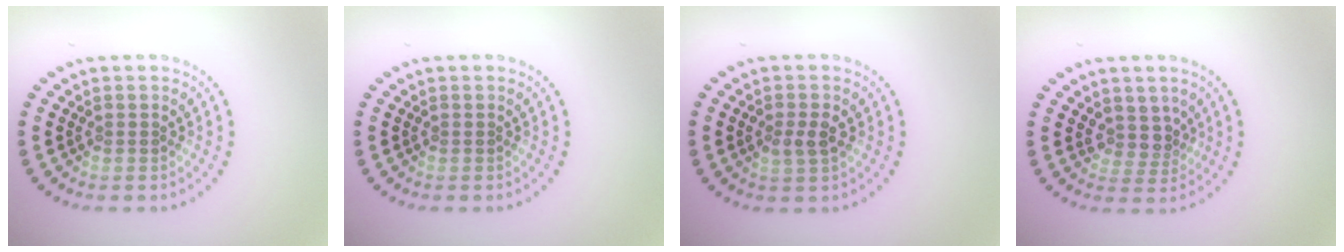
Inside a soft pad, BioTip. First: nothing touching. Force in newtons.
{"total": 0.0}
{"total": 1.8, "press": 1.7, "slide": 0.2}
{"total": 2.2, "press": 1.6, "slide": 1.5}